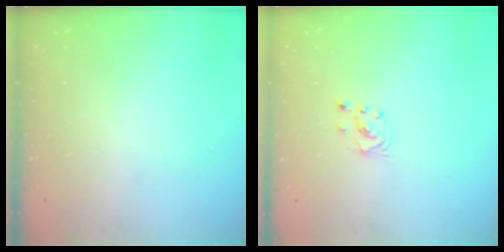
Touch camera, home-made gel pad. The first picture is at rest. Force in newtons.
{"total": 2.0, "press": 2.0, "slide": 0.1}